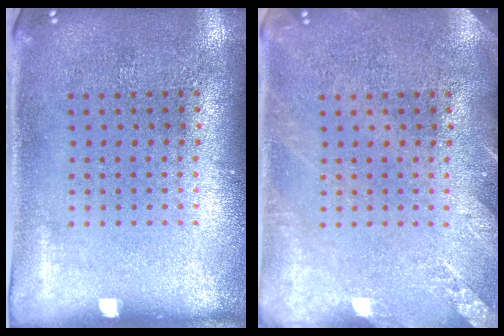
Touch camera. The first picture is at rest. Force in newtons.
{"total": 1.9, "press": 1.9, "slide": 0.2}